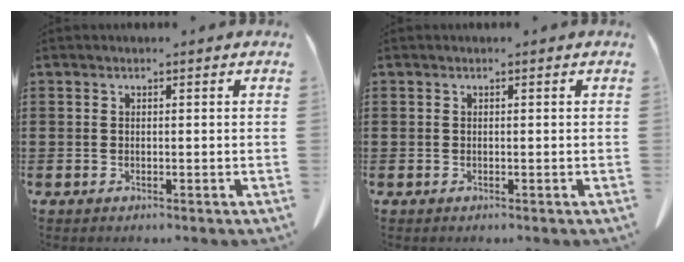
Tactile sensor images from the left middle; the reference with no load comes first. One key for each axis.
{"total": 0.0}